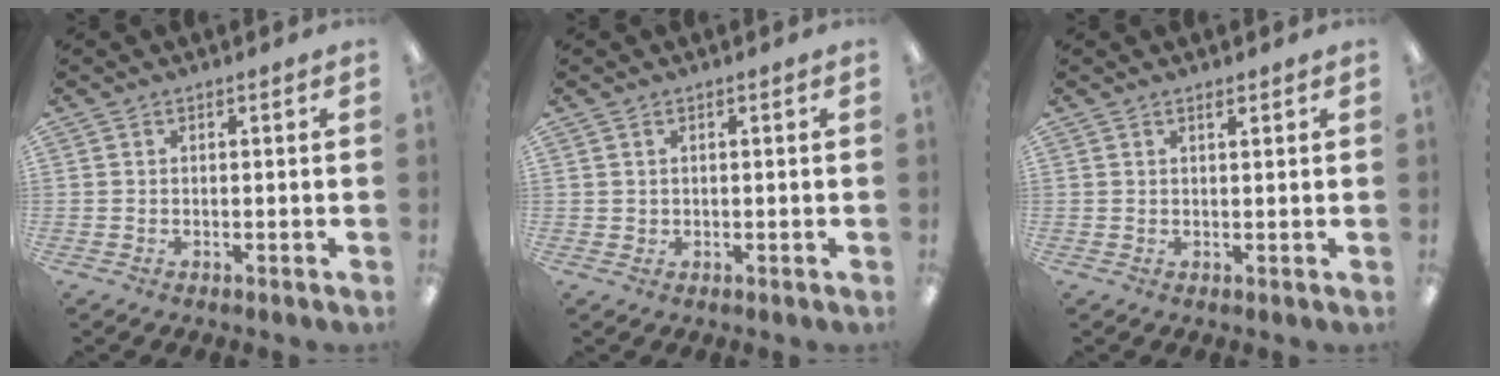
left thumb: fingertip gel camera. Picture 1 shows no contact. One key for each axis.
{"total": 0.9, "fx": 0.5, "fy": 0.8, "fz": 0.1, "tx": -0.003, "ty": 0.004, "tz": 0.008}
{"total": 1.3, "fx": 1.1, "fy": 0.3, "fz": 0.7, "tx": -0.016, "ty": -0.001, "tz": 0.019}